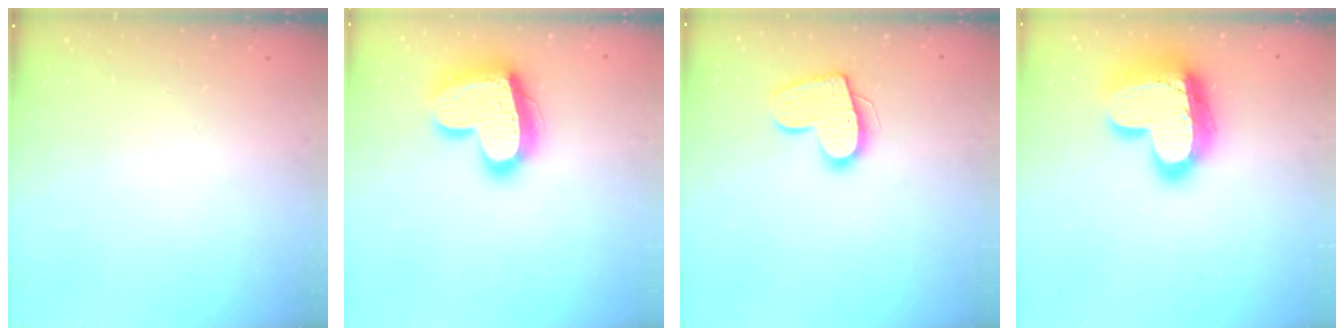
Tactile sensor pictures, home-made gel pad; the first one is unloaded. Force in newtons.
{"total": 19.9, "press": 19.9, "slide": 1.1}
{"total": 13.5, "press": 13.5, "slide": 0.9}
{"total": 21.7, "press": 21.6, "slide": 1.9}